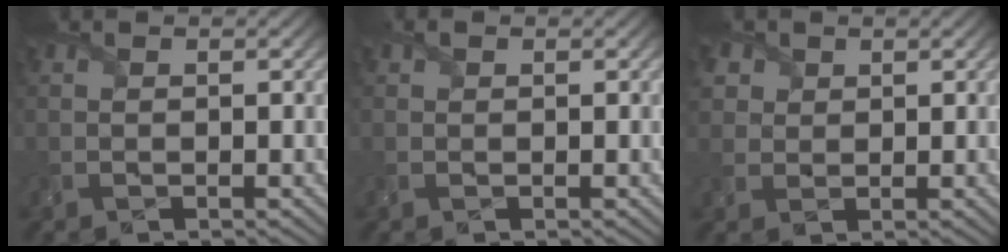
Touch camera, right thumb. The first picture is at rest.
{"total": 0.5, "force": [0.2, 0.4, 0.2], "torque": [-0.001, 0.001, 0.000]}
{"total": 3.8, "force": [1.9, 3.1, 1.3], "torque": [-0.052, 0.000, 0.041]}